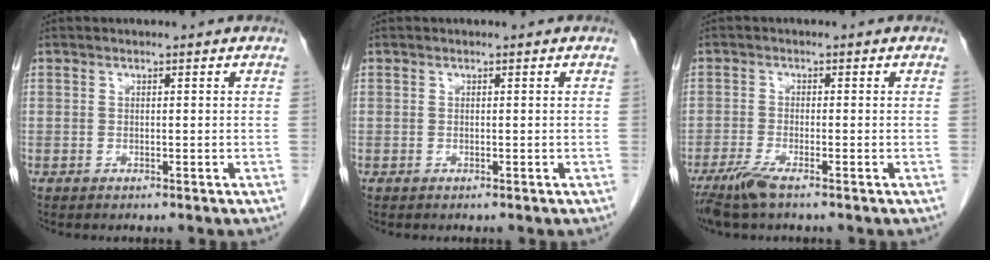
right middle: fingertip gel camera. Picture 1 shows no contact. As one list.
[{"total": 0.0}, {"total": 4.0, "force": [-2.9, 0.2, 2.7], "torque": [-0.061, -0.013, -0.059]}]